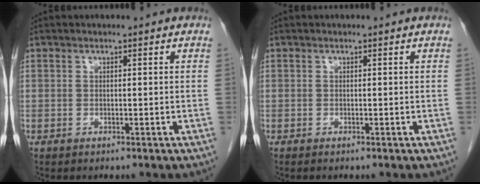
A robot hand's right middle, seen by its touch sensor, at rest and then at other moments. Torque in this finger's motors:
{"motor_torque": [-0.05, 0.15, -0.03, -0.01]}